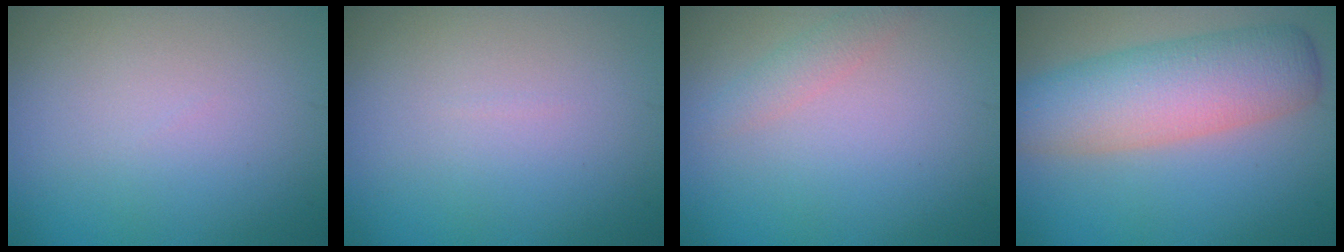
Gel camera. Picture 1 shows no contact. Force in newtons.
{"total": 0.0}
{"total": 1.4, "press": 1.4, "slide": 0.0}
{"total": 7.4, "press": 7.4, "slide": 0.2}